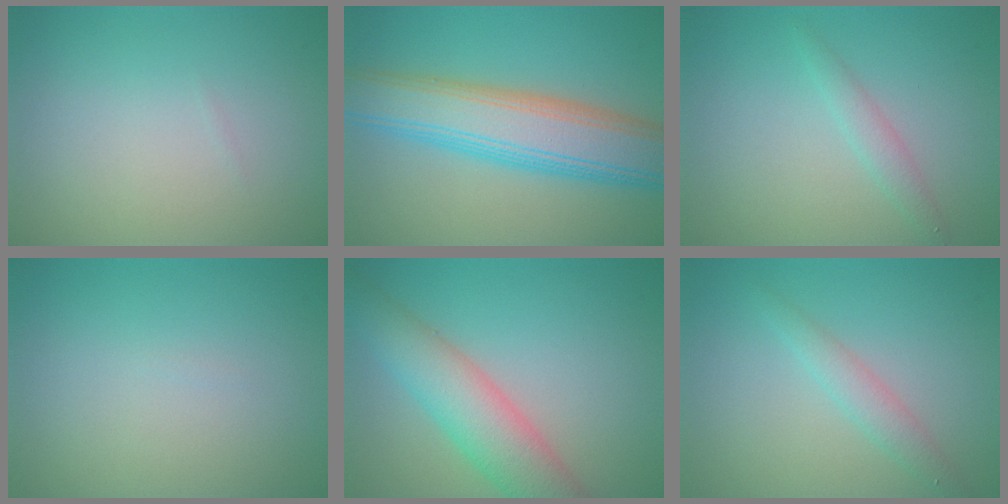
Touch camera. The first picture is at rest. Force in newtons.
{"total": 8.6, "press": 8.6, "slide": 0.1}
{"total": 1.5, "press": 1.5, "slide": 0.0}
{"total": 0.0}
{"total": 6.3, "press": 6.3, "slide": 0.2}
{"total": 1.9, "press": 1.9, "slide": 0.1}